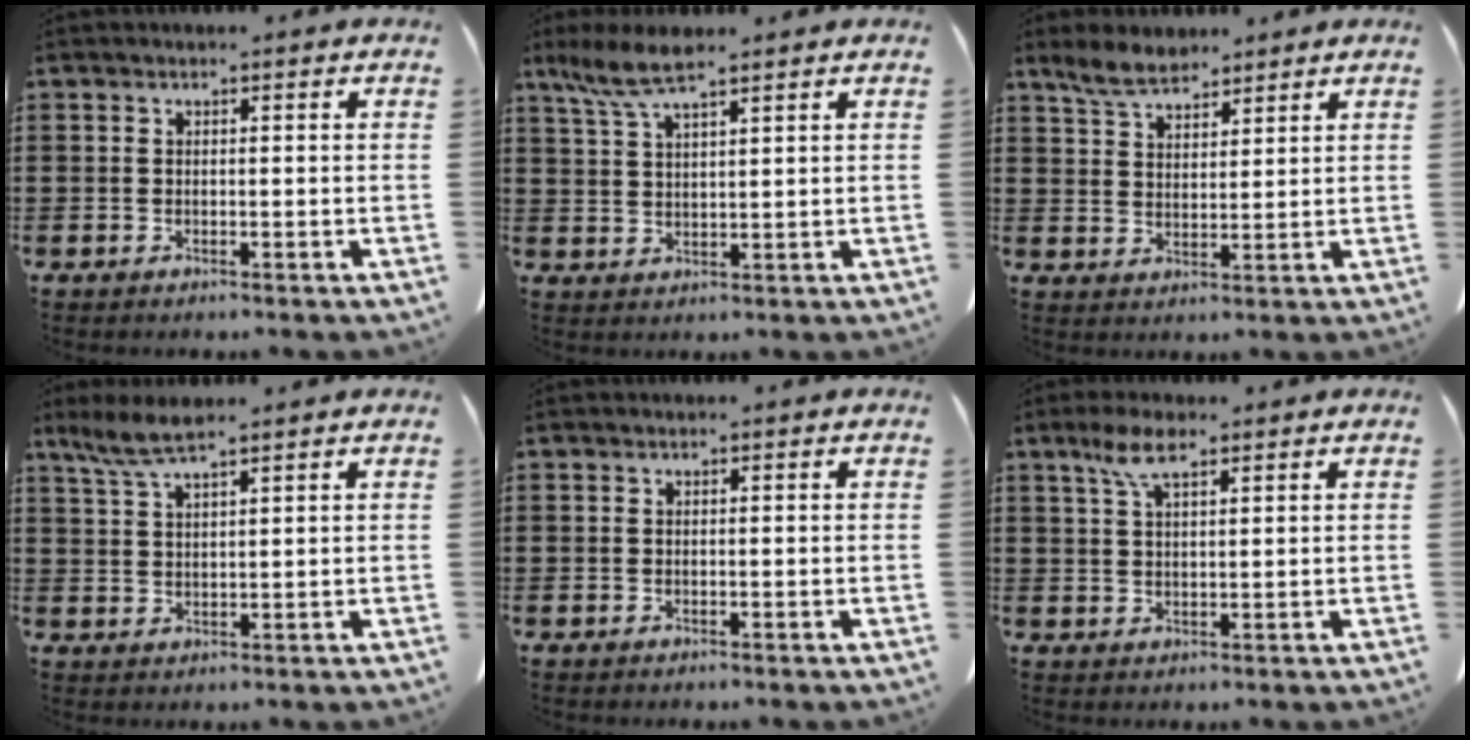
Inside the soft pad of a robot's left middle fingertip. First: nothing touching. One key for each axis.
{"total": 5.7, "fx": 4.1, "fy": 0.8, "fz": 3.9, "tx": -0.093, "ty": -0.009, "tz": 0.073}
{"total": 5.0, "fx": 4.4, "fy": 1.7, "fz": 1.7, "tx": -0.047, "ty": -0.006, "tz": 0.083}
{"total": 4.5, "fx": 3.4, "fy": 0.6, "fz": 2.9, "tx": -0.066, "ty": -0.005, "tz": 0.064}
{"total": 0.0}
{"total": 5.4, "fx": 3.1, "fy": 1.6, "fz": 4.1, "tx": -0.088, "ty": 0.006, "tz": 0.056}